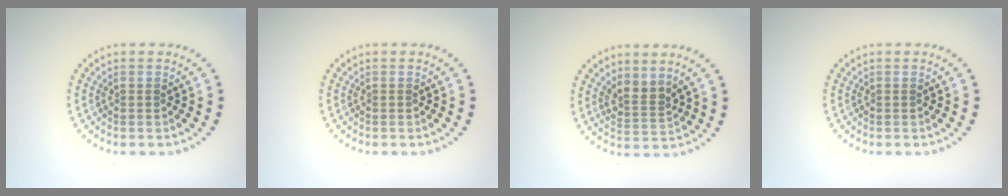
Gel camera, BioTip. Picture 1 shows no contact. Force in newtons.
{"total": 0.0}
{"total": 2.4, "press": 1.7, "slide": 1.6}
{"total": 0.0}